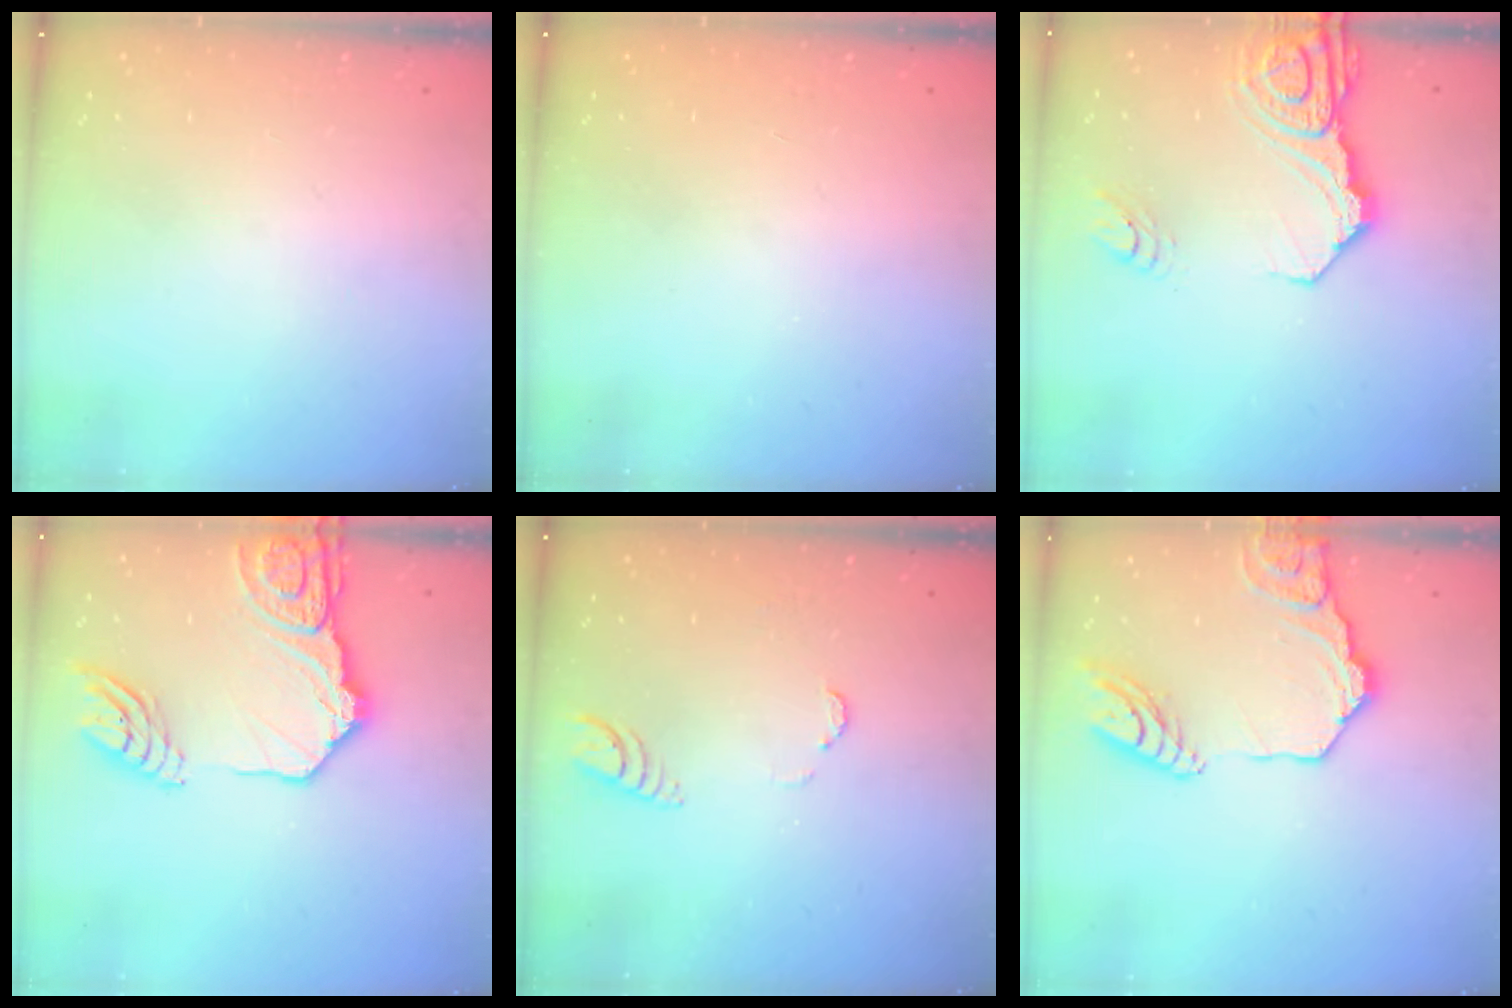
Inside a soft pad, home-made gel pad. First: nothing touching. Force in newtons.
{"total": 0.0}
{"total": 16.4, "press": 16.3, "slide": 1.9}
{"total": 19.1, "press": 19.0, "slide": 2.4}
{"total": 3.1, "press": 3.1, "slide": 0.3}
{"total": 17.4, "press": 17.3, "slide": 2.2}